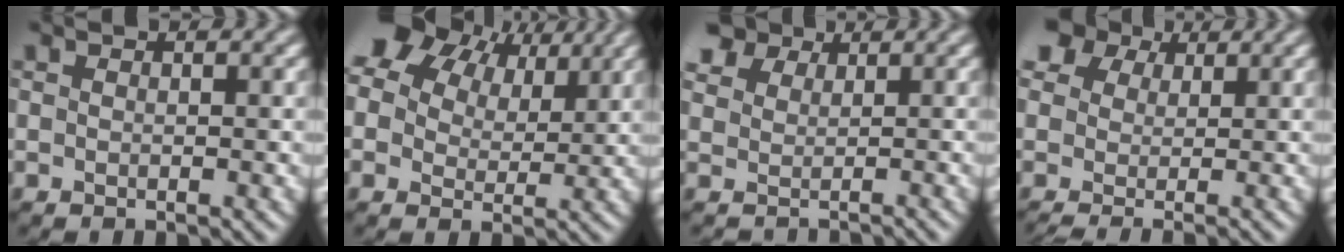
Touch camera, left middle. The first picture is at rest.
{"total": 11.8, "force": [6.5, 7.1, 6.9], "torque": [-0.131, 0.030, 0.094]}
{"total": 4.3, "force": [3.1, 2.8, 0.9], "torque": [-0.020, 0.011, 0.042]}
{"total": 4.4, "force": [0.9, 3.5, 2.6], "torque": [-0.039, 0.000, 0.015]}